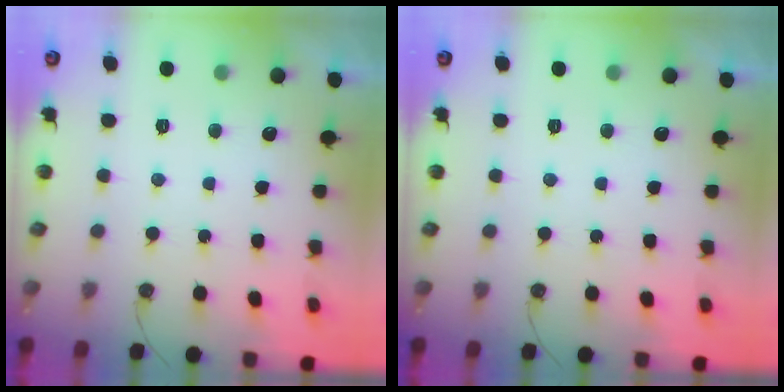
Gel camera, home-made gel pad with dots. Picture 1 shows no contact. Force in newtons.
{"total": 0.0}